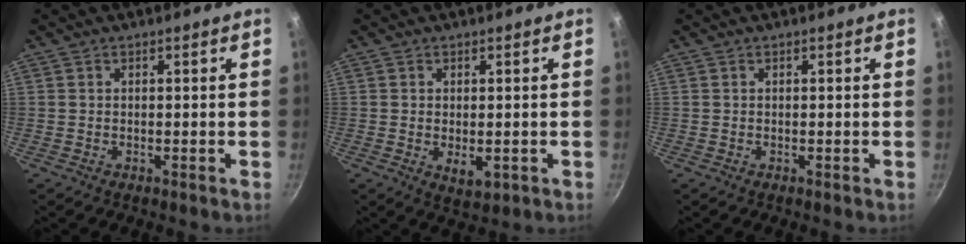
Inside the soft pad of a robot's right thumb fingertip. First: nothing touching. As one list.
[{"total": 3.8, "force": [-0.6, 2.1, 3.1], "torque": [-0.049, -0.013, -0.004]}, {"total": 0.0}]